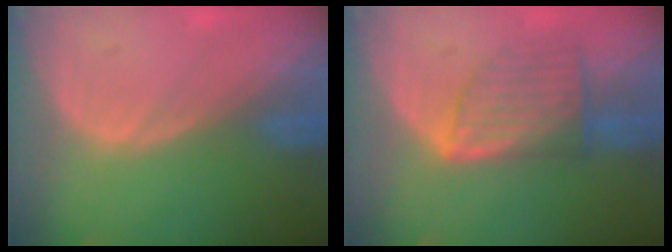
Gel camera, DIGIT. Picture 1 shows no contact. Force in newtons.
{"total": 7.4, "press": 6.6, "slide": 3.4}